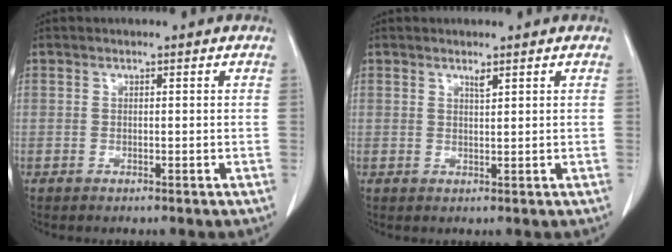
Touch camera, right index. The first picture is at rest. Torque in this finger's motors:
{"motor_torque": [-0.01, 0.02, 0.00, 0.00]}